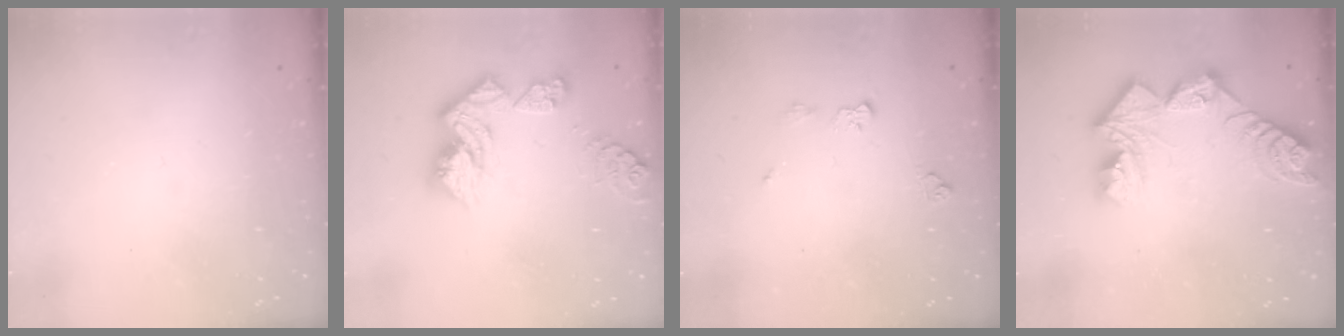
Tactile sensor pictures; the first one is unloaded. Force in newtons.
{"total": 13.1, "press": 13.0, "slide": 1.4}
{"total": 5.9, "press": 5.9, "slide": 0.8}
{"total": 13.7, "press": 13.6, "slide": 1.2}